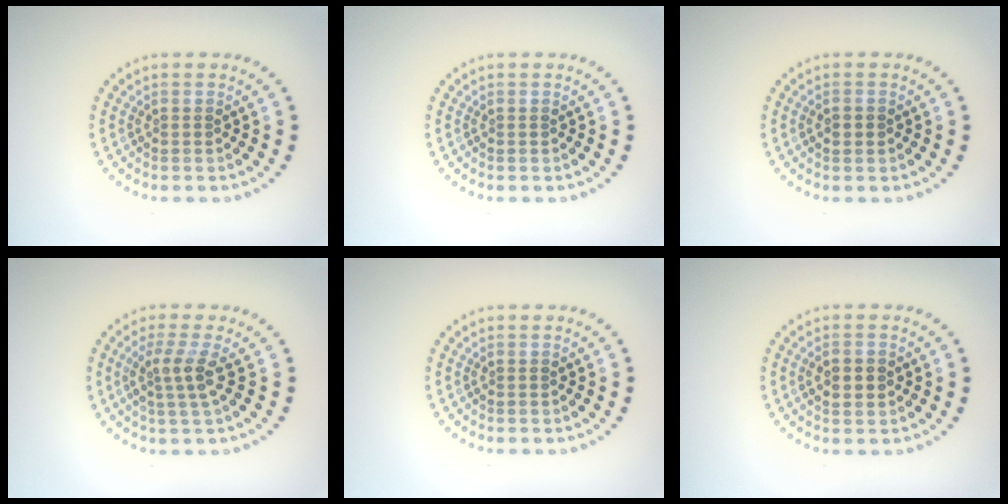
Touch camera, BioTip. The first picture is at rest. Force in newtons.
{"total": 0.0}
{"total": 1.7, "press": 1.7, "slide": 0.0}
{"total": 2.6, "press": 2.0, "slide": 1.7}
{"total": 0.0}
{"total": 2.2, "press": 2.2, "slide": 0.2}